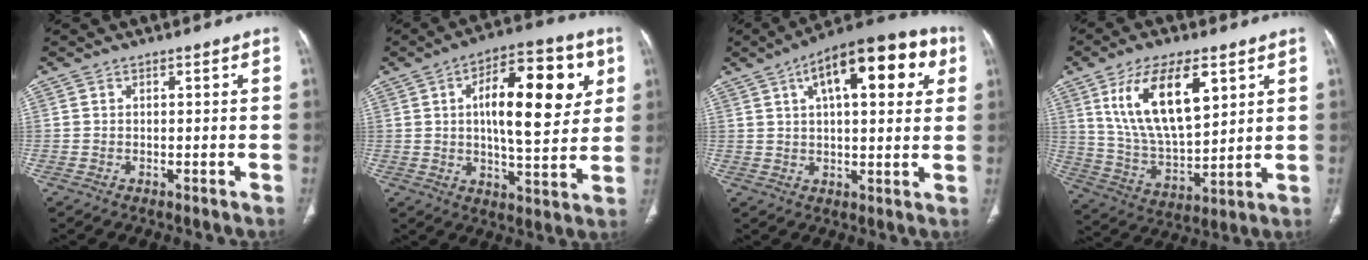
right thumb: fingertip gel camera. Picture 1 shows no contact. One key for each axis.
{"total": 19.0, "fx": 4.8, "fy": 7.5, "fz": 16.8, "tx": -0.216, "ty": -0.001, "tz": 0.065}
{"total": 19.4, "fx": 7.4, "fy": 8.0, "fz": 16.0, "tx": -0.204, "ty": 0.016, "tz": 0.102}
{"total": 17.9, "fx": 7.4, "fy": 8.1, "fz": 14.1, "tx": -0.236, "ty": -0.028, "tz": 0.147}